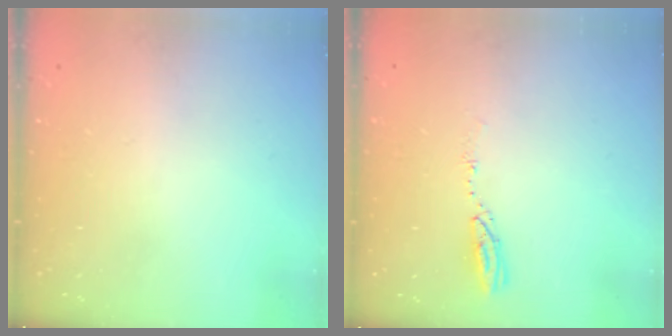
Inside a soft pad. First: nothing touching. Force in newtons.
{"total": 3.9, "press": 3.9, "slide": 0.4}